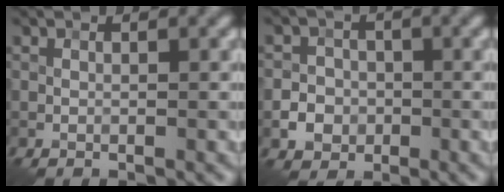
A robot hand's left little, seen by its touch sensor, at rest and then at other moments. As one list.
[{"total": 2.6, "force": [-0.8, 2.4, 0.7], "torque": [0.000, 0.000, -0.017]}]